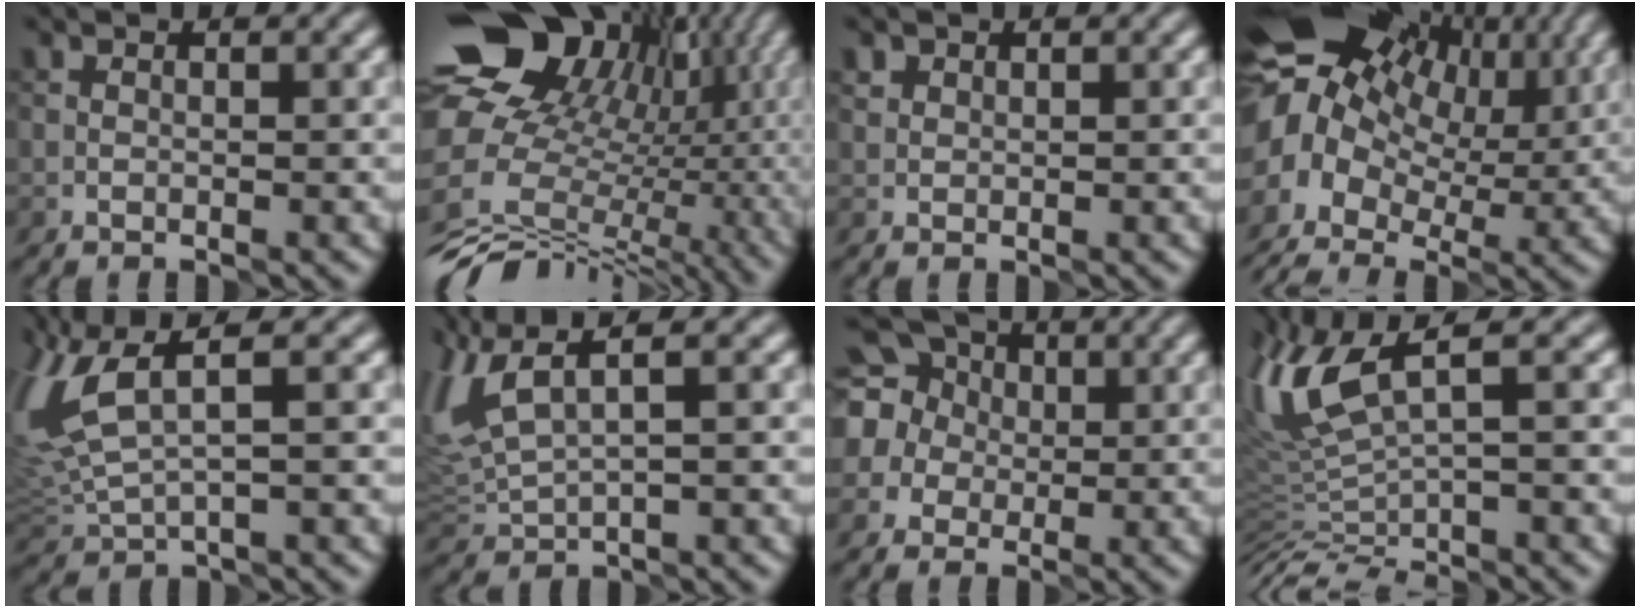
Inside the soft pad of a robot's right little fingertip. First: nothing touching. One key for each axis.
{"total": 19.0, "fx": 2.6, "fy": 15.5, "fz": 10.6, "tx": -0.183, "ty": 0.067, "tz": 0.046}
{"total": 1.0, "fx": 0.7, "fy": 0.6, "fz": 0.0, "tx": 0.004, "ty": 0.004, "tz": 0.013}
{"total": 14.9, "fx": 2.6, "fy": 11.2, "fz": 9.5, "tx": -0.195, "ty": 0.020, "tz": 0.039}
{"total": 7.0, "fx": 2.4, "fy": 2.9, "fz": 5.9, "tx": -0.155, "ty": 0.007, "tz": 0.051}
{"total": 5.5, "fx": 2.5, "fy": 1.9, "fz": 4.5, "tx": -0.112, "ty": 0.015, "tz": 0.055}
{"total": 9.7, "fx": 2.7, "fy": 8.7, "fz": 3.4, "tx": -0.094, "ty": 0.045, "tz": 0.028}
{"total": 6.4, "fx": 0.0, "fy": 1.7, "fz": 6.2, "tx": -0.130, "ty": -0.009, "tz": 0.003}